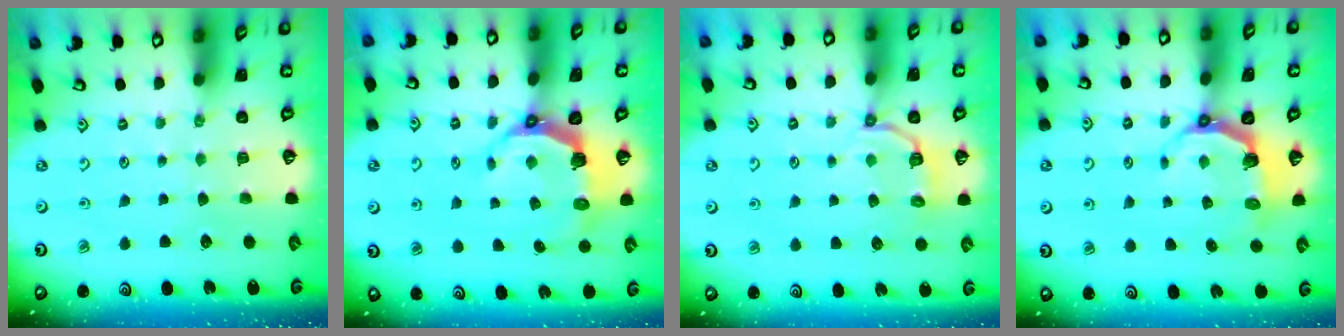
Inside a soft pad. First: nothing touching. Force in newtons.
{"total": 8.1, "press": 6.4, "slide": 5.0}
{"total": 4.2, "press": 3.5, "slide": 2.2}
{"total": 4.9, "press": 3.2, "slide": 3.7}